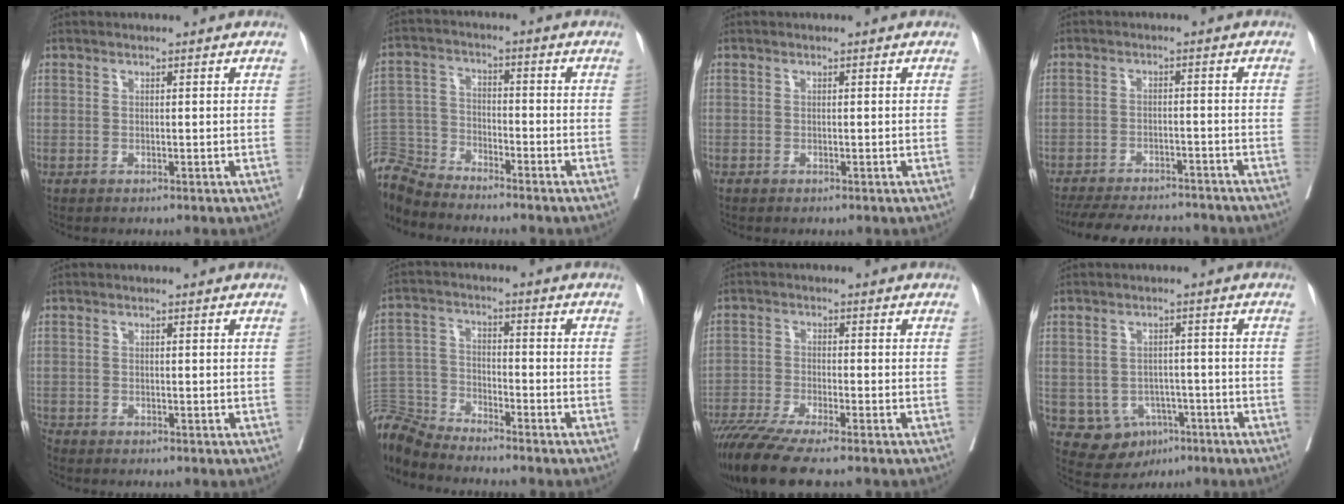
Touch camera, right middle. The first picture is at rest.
{"total": 8.0, "force": [-7.9, 1.0, -0.2], "torque": [-0.001, 0.008, -0.158]}
{"total": 0.0}
{"total": 16.5, "force": [-14.8, 3.9, 6.2], "torque": [-0.139, -0.013, -0.204]}
{"total": 1.4, "force": [-1.3, 0.3, 0.2], "torque": [-0.004, -0.002, -0.025]}
{"total": 10.8, "force": [-10.6, 0.8, 1.4], "torque": [-0.032, 0.014, -0.208]}
{"total": 10.9, "force": [-8.8, 0.4, 6.4], "torque": [-0.108, -0.026, -0.150]}
{"total": 6.3, "force": [-2.7, 5.3, 2.1], "torque": [-0.027, 0.007, -0.028]}